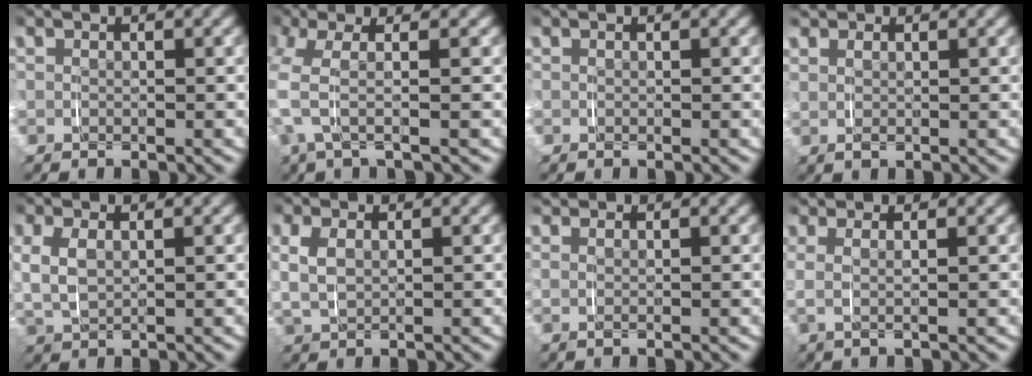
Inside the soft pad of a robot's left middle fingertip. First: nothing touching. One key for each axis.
{"total": 4.9, "fx": 1.6, "fy": 1.8, "fz": 4.3, "tx": -0.106, "ty": 0.021, "tz": 0.016}
{"total": 0.0}
{"total": 1.1, "fx": 0.8, "fy": 0.5, "fz": 0.6, "tx": -0.014, "ty": 0.002, "tz": 0.017}
{"total": 4.4, "fx": 0.9, "fy": 3.3, "fz": 2.7, "tx": -0.085, "ty": -0.003, "tz": 0.020}
{"total": 3.6, "fx": 1.0, "fy": 2.6, "fz": 2.3, "tx": -0.067, "ty": 0.002, "tz": 0.022}
{"total": 1.2, "fx": 1.0, "fy": 0.1, "fz": 0.6, "tx": -0.010, "ty": 0.005, "tz": 0.017}
{"total": 2.5, "fx": 1.2, "fy": 0.5, "fz": 2.2, "tx": -0.048, "ty": 0.009, "tz": 0.017}